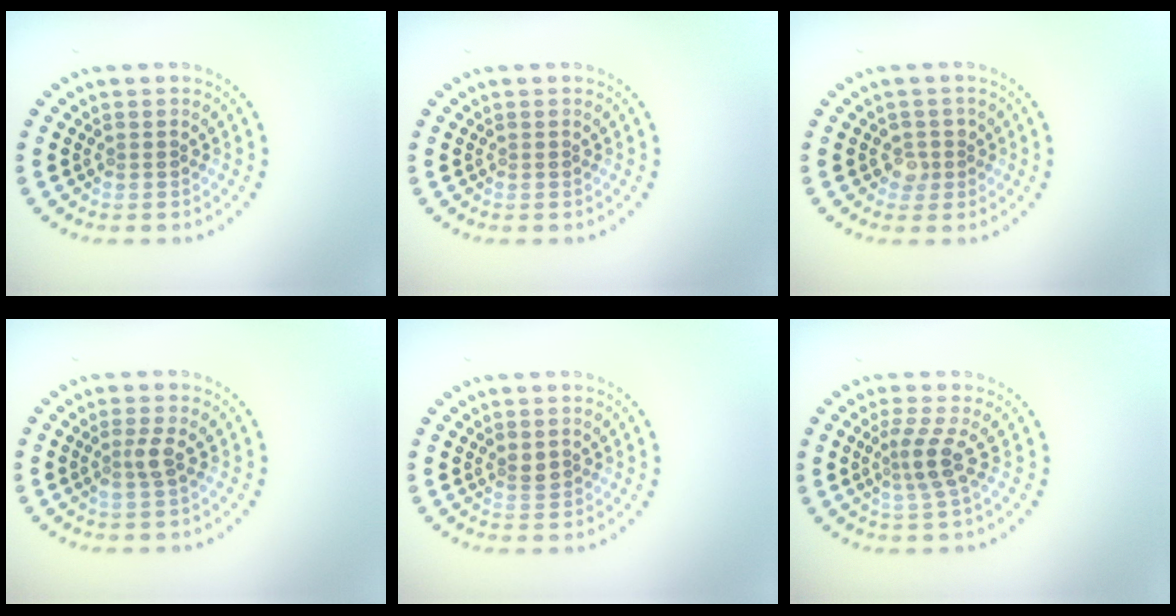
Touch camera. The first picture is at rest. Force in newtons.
{"total": 0.0}
{"total": 1.5, "press": 1.3, "slide": 0.8}
{"total": 1.5, "press": 1.2, "slide": 1.0}
{"total": 1.0, "press": 1.0, "slide": 0.2}
{"total": 2.5, "press": 1.7, "slide": 1.8}